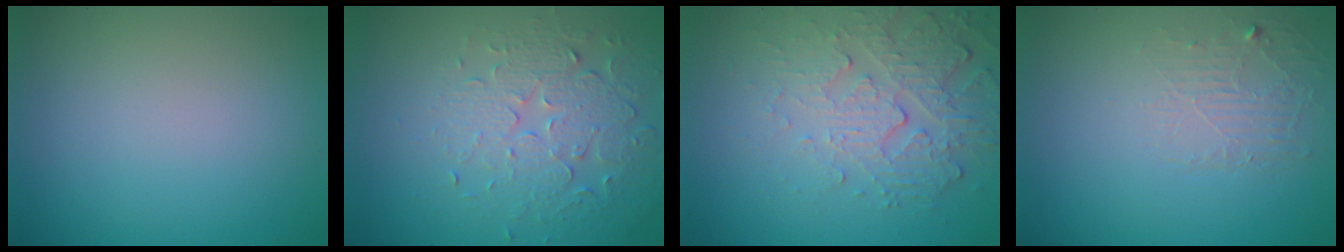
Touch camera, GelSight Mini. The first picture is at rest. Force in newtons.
{"total": 5.2, "press": 3.7, "slide": 3.7}
{"total": 5.2, "press": 3.5, "slide": 3.9}
{"total": 1.8, "press": 0.4, "slide": 1.8}